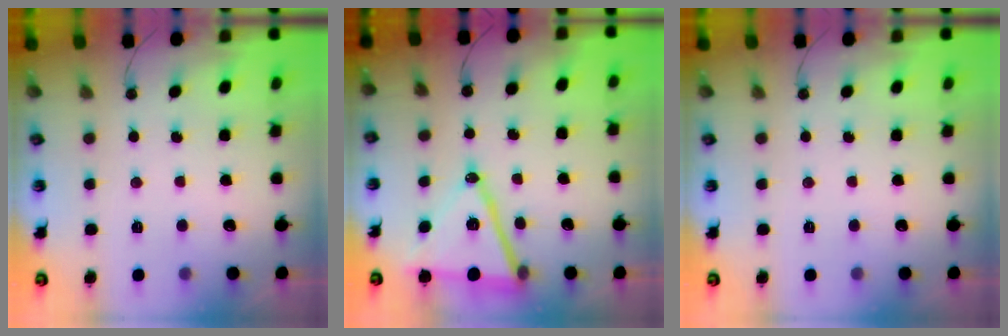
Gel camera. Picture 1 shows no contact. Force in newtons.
{"total": 15.0, "press": 14.5, "slide": 3.7}
{"total": 0.0}